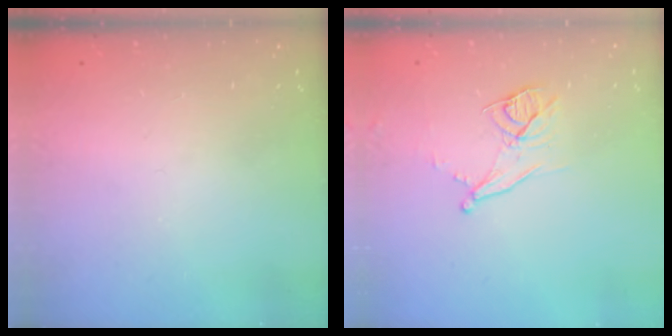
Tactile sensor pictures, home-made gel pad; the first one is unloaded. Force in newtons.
{"total": 9.7, "press": 9.2, "slide": 3.0}